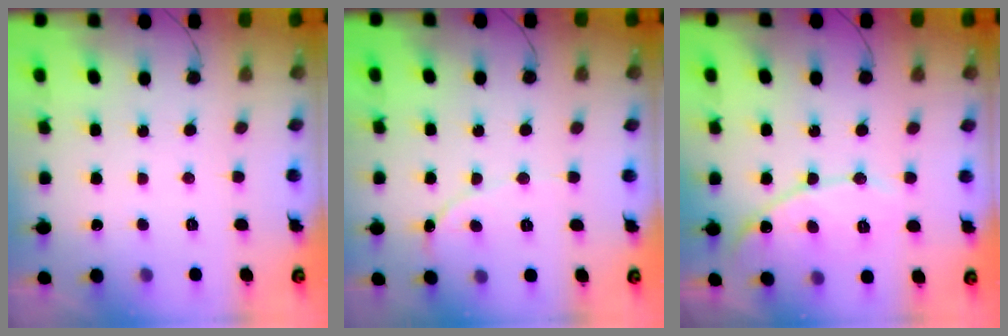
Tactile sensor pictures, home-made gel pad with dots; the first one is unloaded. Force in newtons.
{"total": 2.1, "press": 2.1, "slide": 0.2}
{"total": 10.4, "press": 10.3, "slide": 0.8}